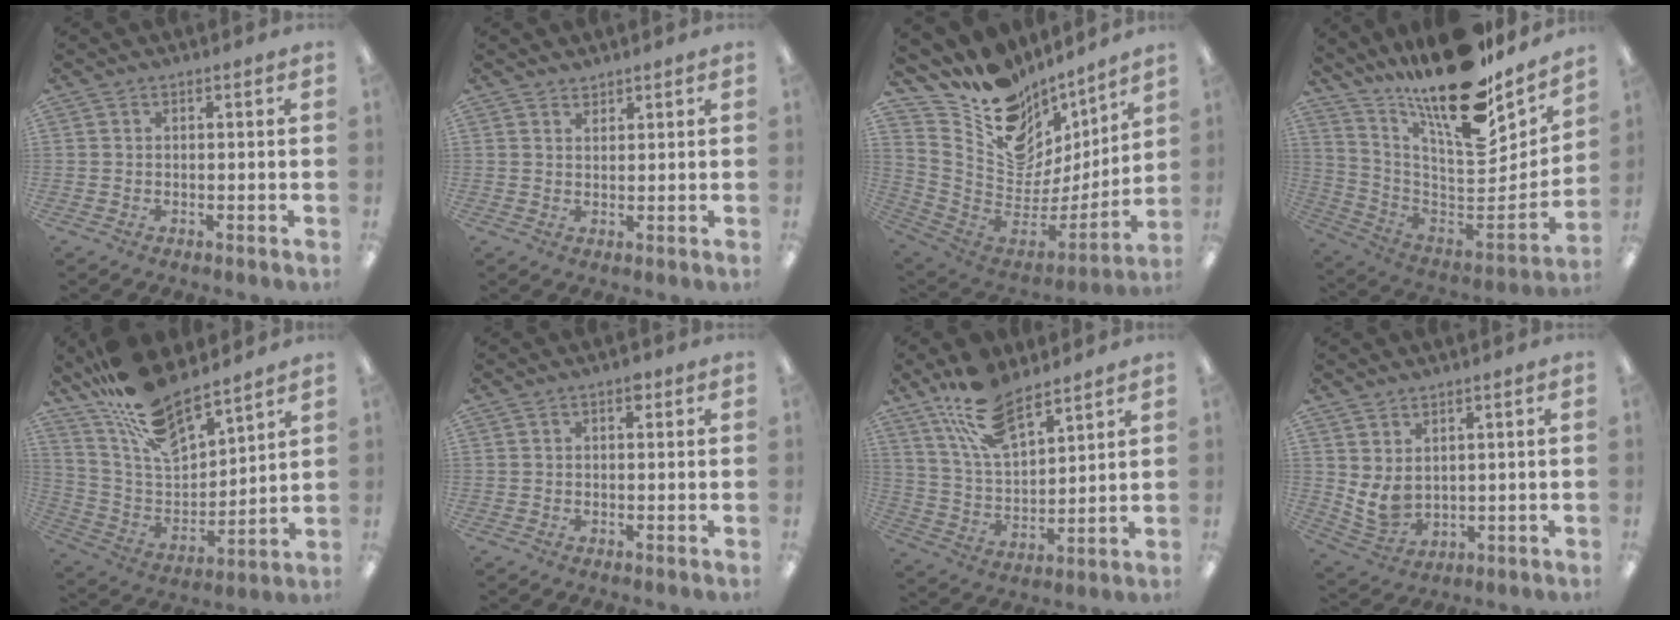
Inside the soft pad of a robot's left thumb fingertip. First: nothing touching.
{"total": 2.0, "force": [1.9, 0.5, -0.2], "torque": [0.003, -0.007, 0.037]}
{"total": 13.3, "force": [7.3, 10.0, 4.9], "torque": [-0.080, -0.092, 0.136]}
{"total": 22.5, "force": [16.5, 7.0, 13.6], "torque": [-0.205, -0.132, 0.276]}
{"total": 17.6, "force": [14.9, 5.2, 7.7], "torque": [-0.175, -0.092, 0.271]}
{"total": 1.6, "force": [0.9, 0.8, 1.1], "torque": [-0.007, -0.003, 0.011]}
{"total": 15.6, "force": [11.4, 6.5, 8.4], "torque": [-0.170, -0.049, 0.208]}
{"total": 6.0, "force": [2.5, 4.3, 3.4], "torque": [-0.081, -0.020, 0.049]}